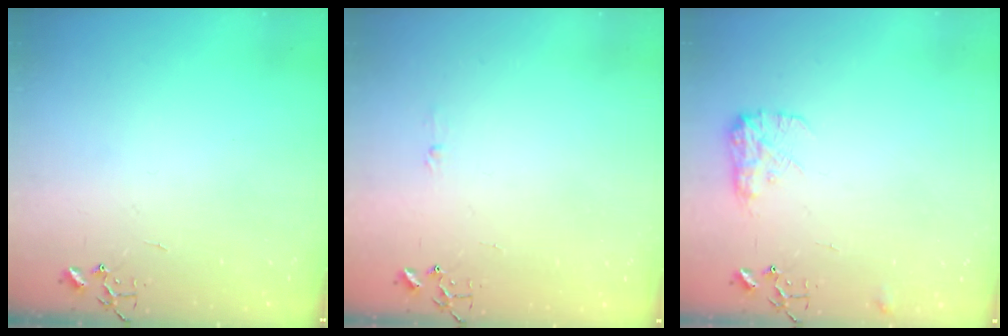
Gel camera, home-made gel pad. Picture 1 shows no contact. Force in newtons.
{"total": 3.5, "press": 3.5, "slide": 0.4}
{"total": 9.5, "press": 9.5, "slide": 0.3}